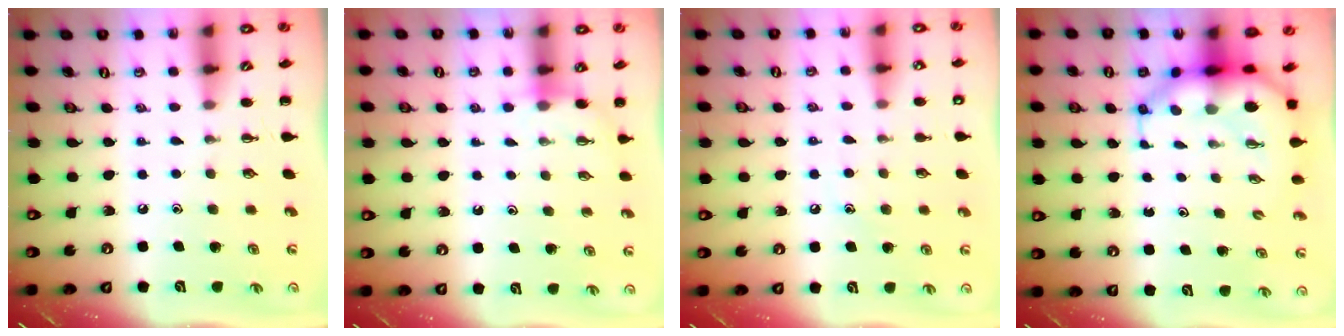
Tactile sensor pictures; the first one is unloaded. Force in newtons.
{"total": 2.6, "press": 2.5, "slide": 0.9}
{"total": 7.6, "press": 7.4, "slide": 1.8}
{"total": 8.0, "press": 7.7, "slide": 2.1}